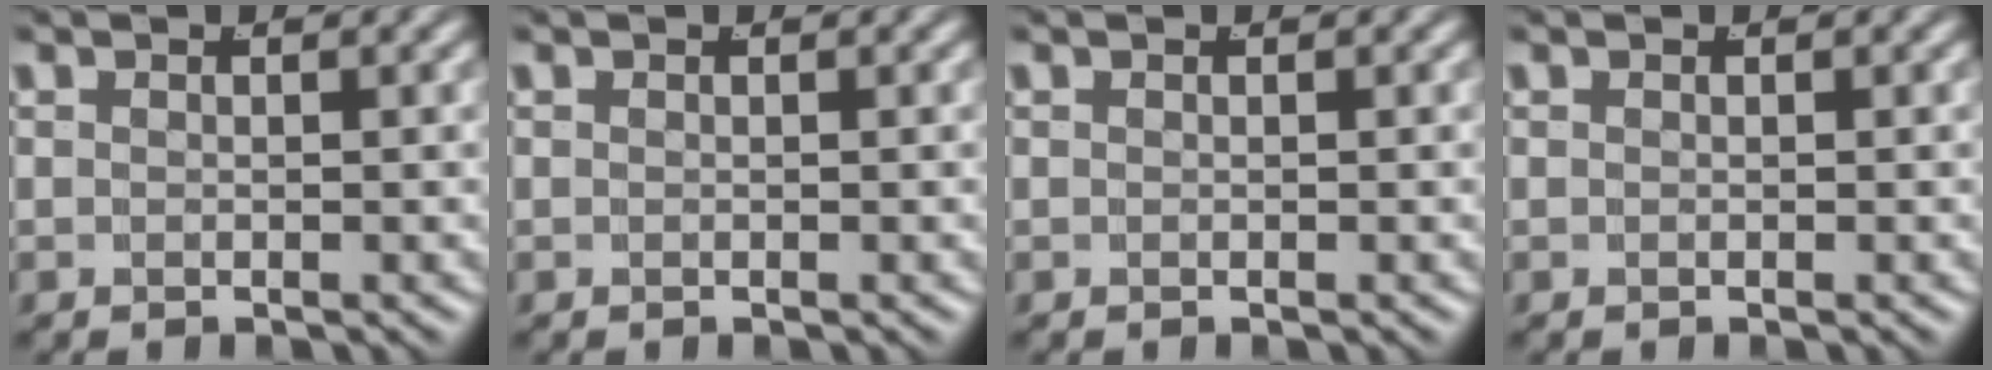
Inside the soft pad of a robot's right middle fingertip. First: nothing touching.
{"total": 0.0}
{"total": 0.0}
{"total": 0.0}